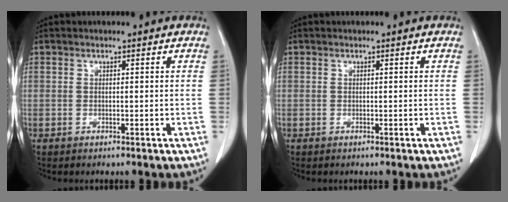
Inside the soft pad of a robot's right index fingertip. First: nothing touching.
{"total": 0.0}